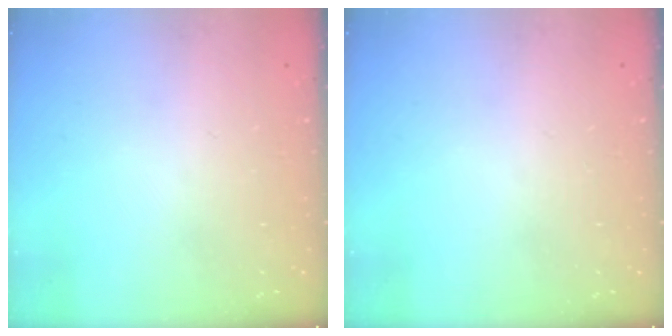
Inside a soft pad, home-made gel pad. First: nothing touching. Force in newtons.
{"total": 0.0}